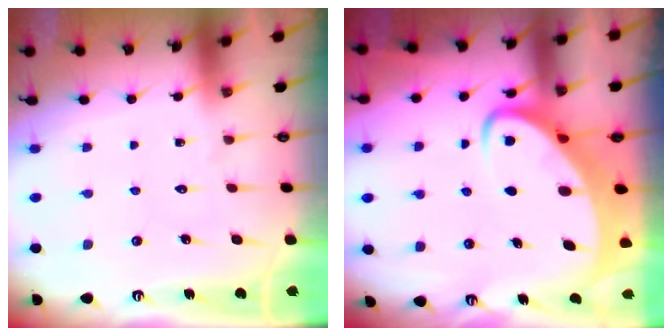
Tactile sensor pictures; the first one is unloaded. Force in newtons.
{"total": 5.0, "press": 4.9, "slide": 0.5}